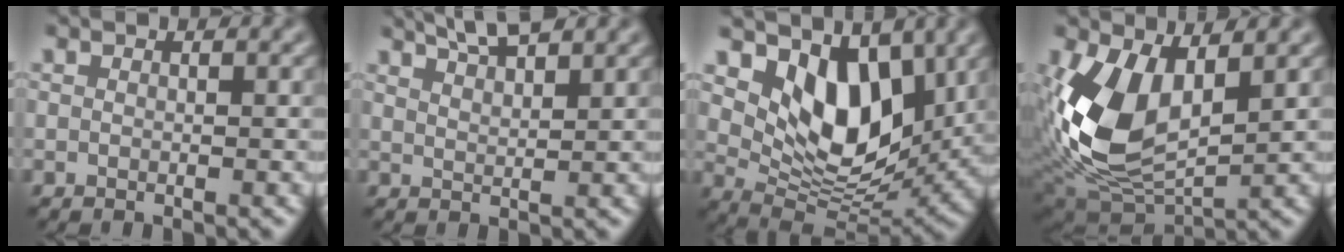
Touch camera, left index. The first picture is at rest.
{"total": 4.7, "force": [3.8, 1.2, 2.6], "torque": [-0.016, 0.017, 0.036]}
{"total": 8.1, "force": [3.3, 4.9, 5.6], "torque": [-0.093, -0.024, 0.052]}
{"total": 9.4, "force": [1.7, 5.3, 7.5], "torque": [-0.169, -0.016, 0.033]}